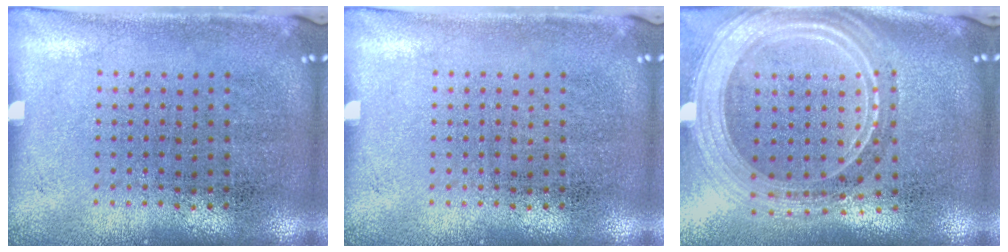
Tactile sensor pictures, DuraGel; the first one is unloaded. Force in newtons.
{"total": 0.0}
{"total": 2.7, "press": 2.3, "slide": 1.4}